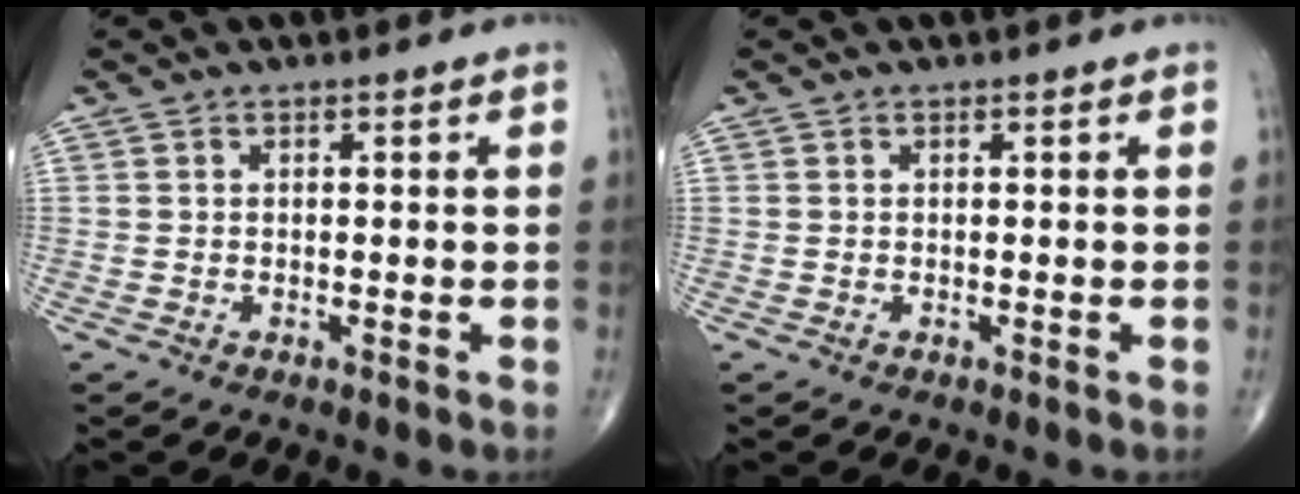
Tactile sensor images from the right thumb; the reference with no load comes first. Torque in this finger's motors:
{"motor_torque": [0.01, 0.02, 0.00, 0.00, 0.02]}